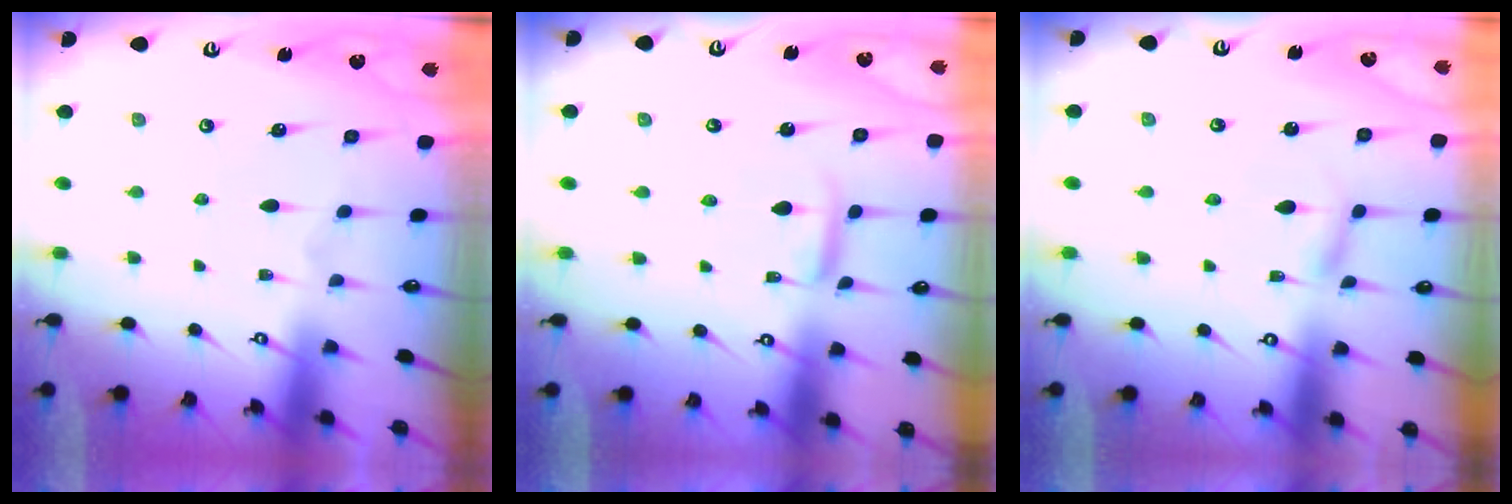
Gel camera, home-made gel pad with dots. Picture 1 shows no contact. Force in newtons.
{"total": 5.7, "press": 5.7, "slide": 0.5}
{"total": 2.4, "press": 2.4, "slide": 0.2}